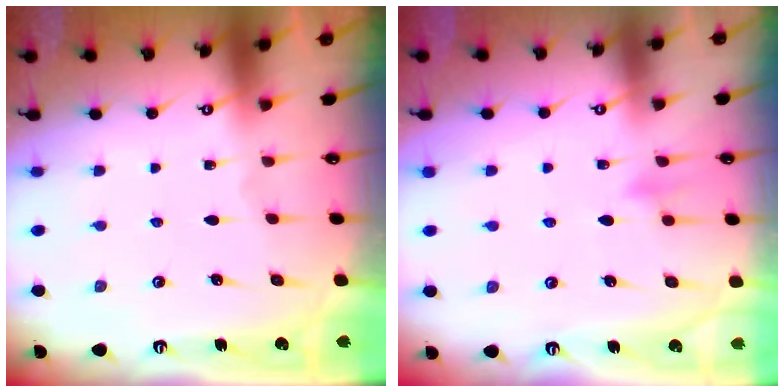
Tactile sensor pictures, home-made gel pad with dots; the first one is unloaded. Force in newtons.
{"total": 7.2, "press": 7.1, "slide": 0.8}